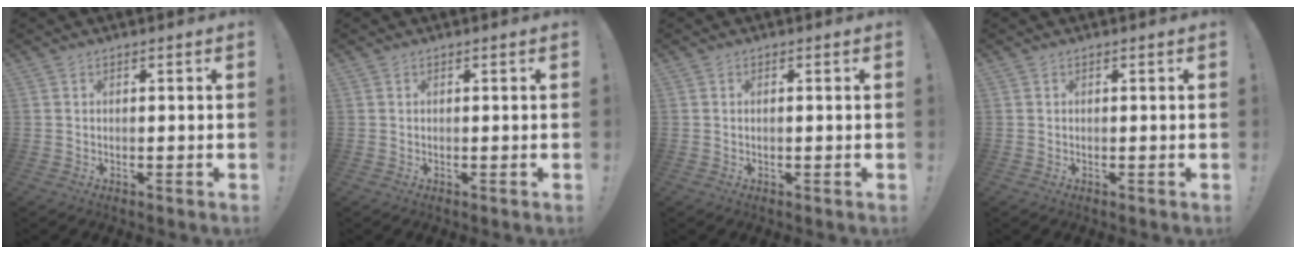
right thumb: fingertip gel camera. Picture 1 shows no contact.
{"total": 0.0}
{"total": 0.6, "force": [-0.1, -0.1, 0.6], "torque": [-0.019, 0.004, -0.001]}
{"total": 0.0}